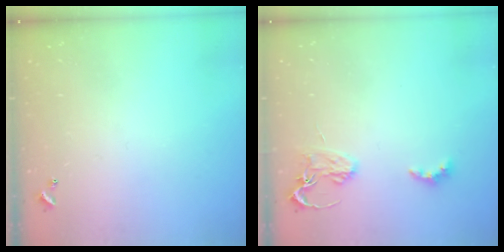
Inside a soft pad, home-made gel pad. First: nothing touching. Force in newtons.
{"total": 2.9, "press": 2.8, "slide": 0.6}